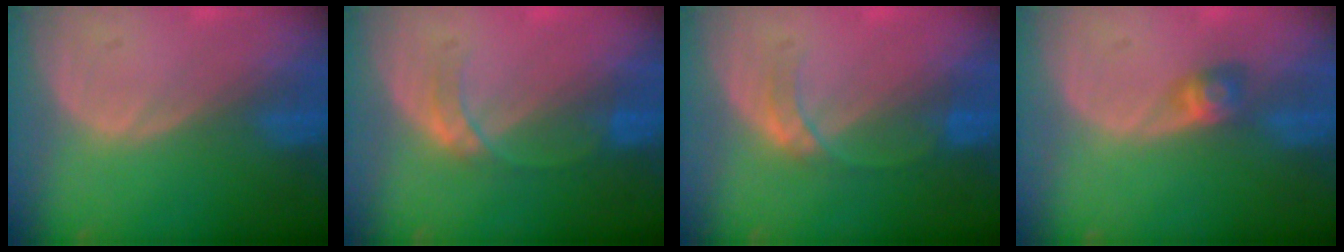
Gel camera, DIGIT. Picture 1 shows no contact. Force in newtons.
{"total": 3.0, "press": 3.0, "slide": 0.3}
{"total": 3.0, "press": 3.0, "slide": 0.3}
{"total": 2.9, "press": 2.6, "slide": 1.4}